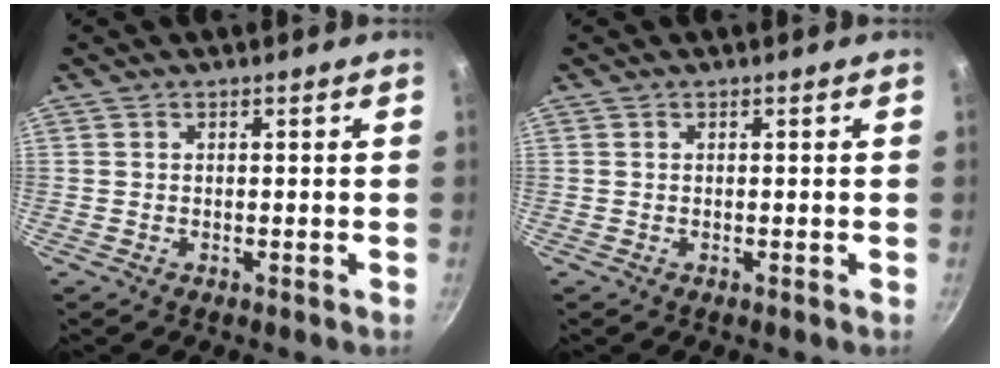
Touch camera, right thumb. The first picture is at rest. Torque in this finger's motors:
{"motor_torque": [-0.13, -0.13, 0.02, 0.01, 0.00]}